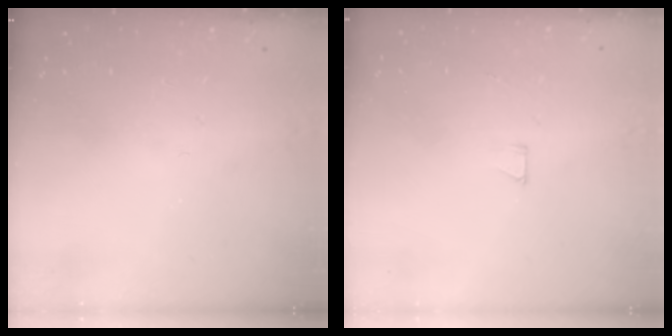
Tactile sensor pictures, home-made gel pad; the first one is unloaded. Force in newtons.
{"total": 1.7, "press": 1.7, "slide": 0.1}